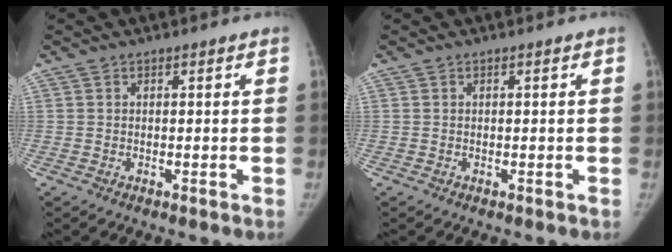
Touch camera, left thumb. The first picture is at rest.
{"total": 0.0}